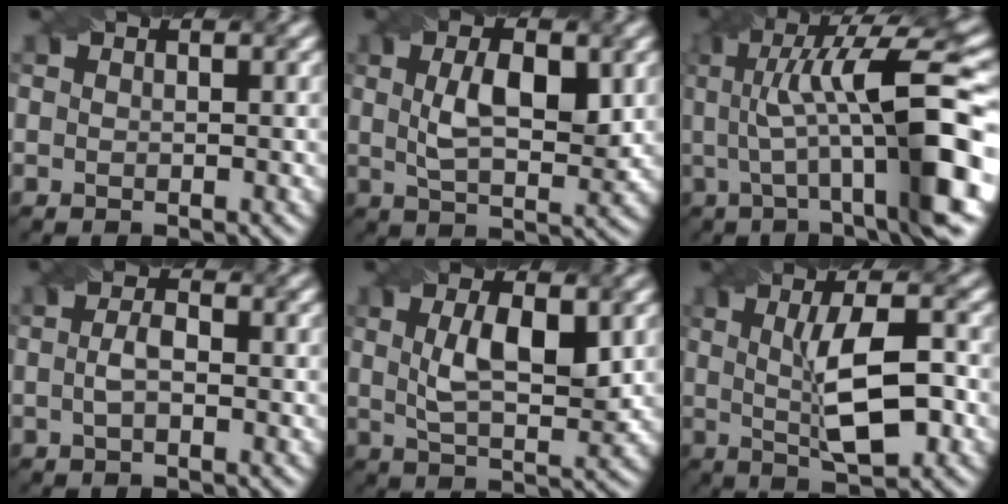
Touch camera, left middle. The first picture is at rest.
{"total": 5.4, "force": [1.1, 2.4, 4.8], "torque": [-0.092, 0.000, 0.023]}
{"total": 13.2, "force": [1.2, 2.9, 12.8], "torque": [-0.186, 0.016, 0.020]}
{"total": 1.9, "force": [-0.3, 0.8, 1.7], "torque": [-0.039, 0.003, -0.007]}
{"total": 5.7, "force": [1.3, 2.1, 5.1], "torque": [-0.097, 0.000, 0.026]}
{"total": 6.9, "force": [0.2, 2.0, 6.6], "torque": [-0.110, 0.006, 0.004]}